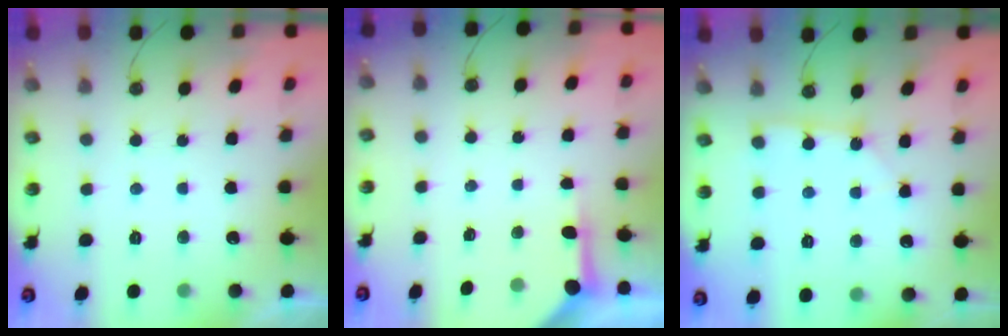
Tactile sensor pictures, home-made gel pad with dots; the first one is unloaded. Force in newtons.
{"total": 3.8, "press": 3.8, "slide": 0.4}
{"total": 2.0, "press": 2.0, "slide": 0.3}